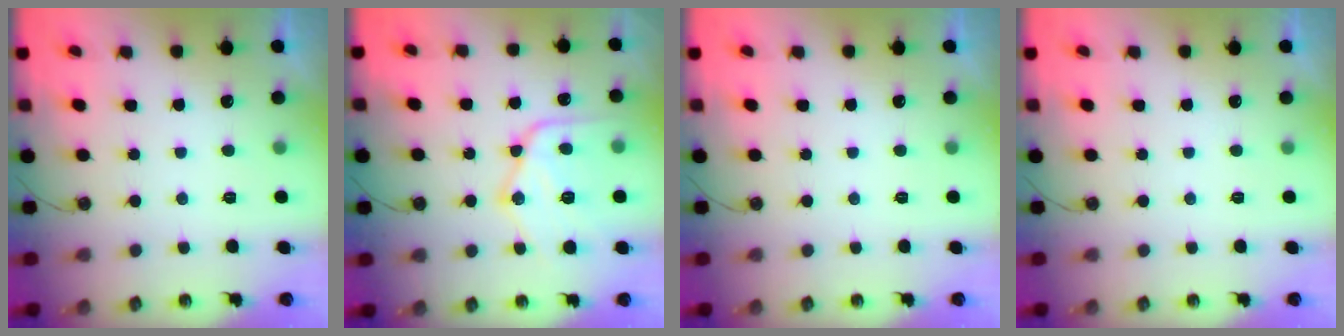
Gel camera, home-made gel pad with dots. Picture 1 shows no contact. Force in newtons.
{"total": 17.2, "press": 17.1, "slide": 1.7}
{"total": 0.0}
{"total": 0.0}